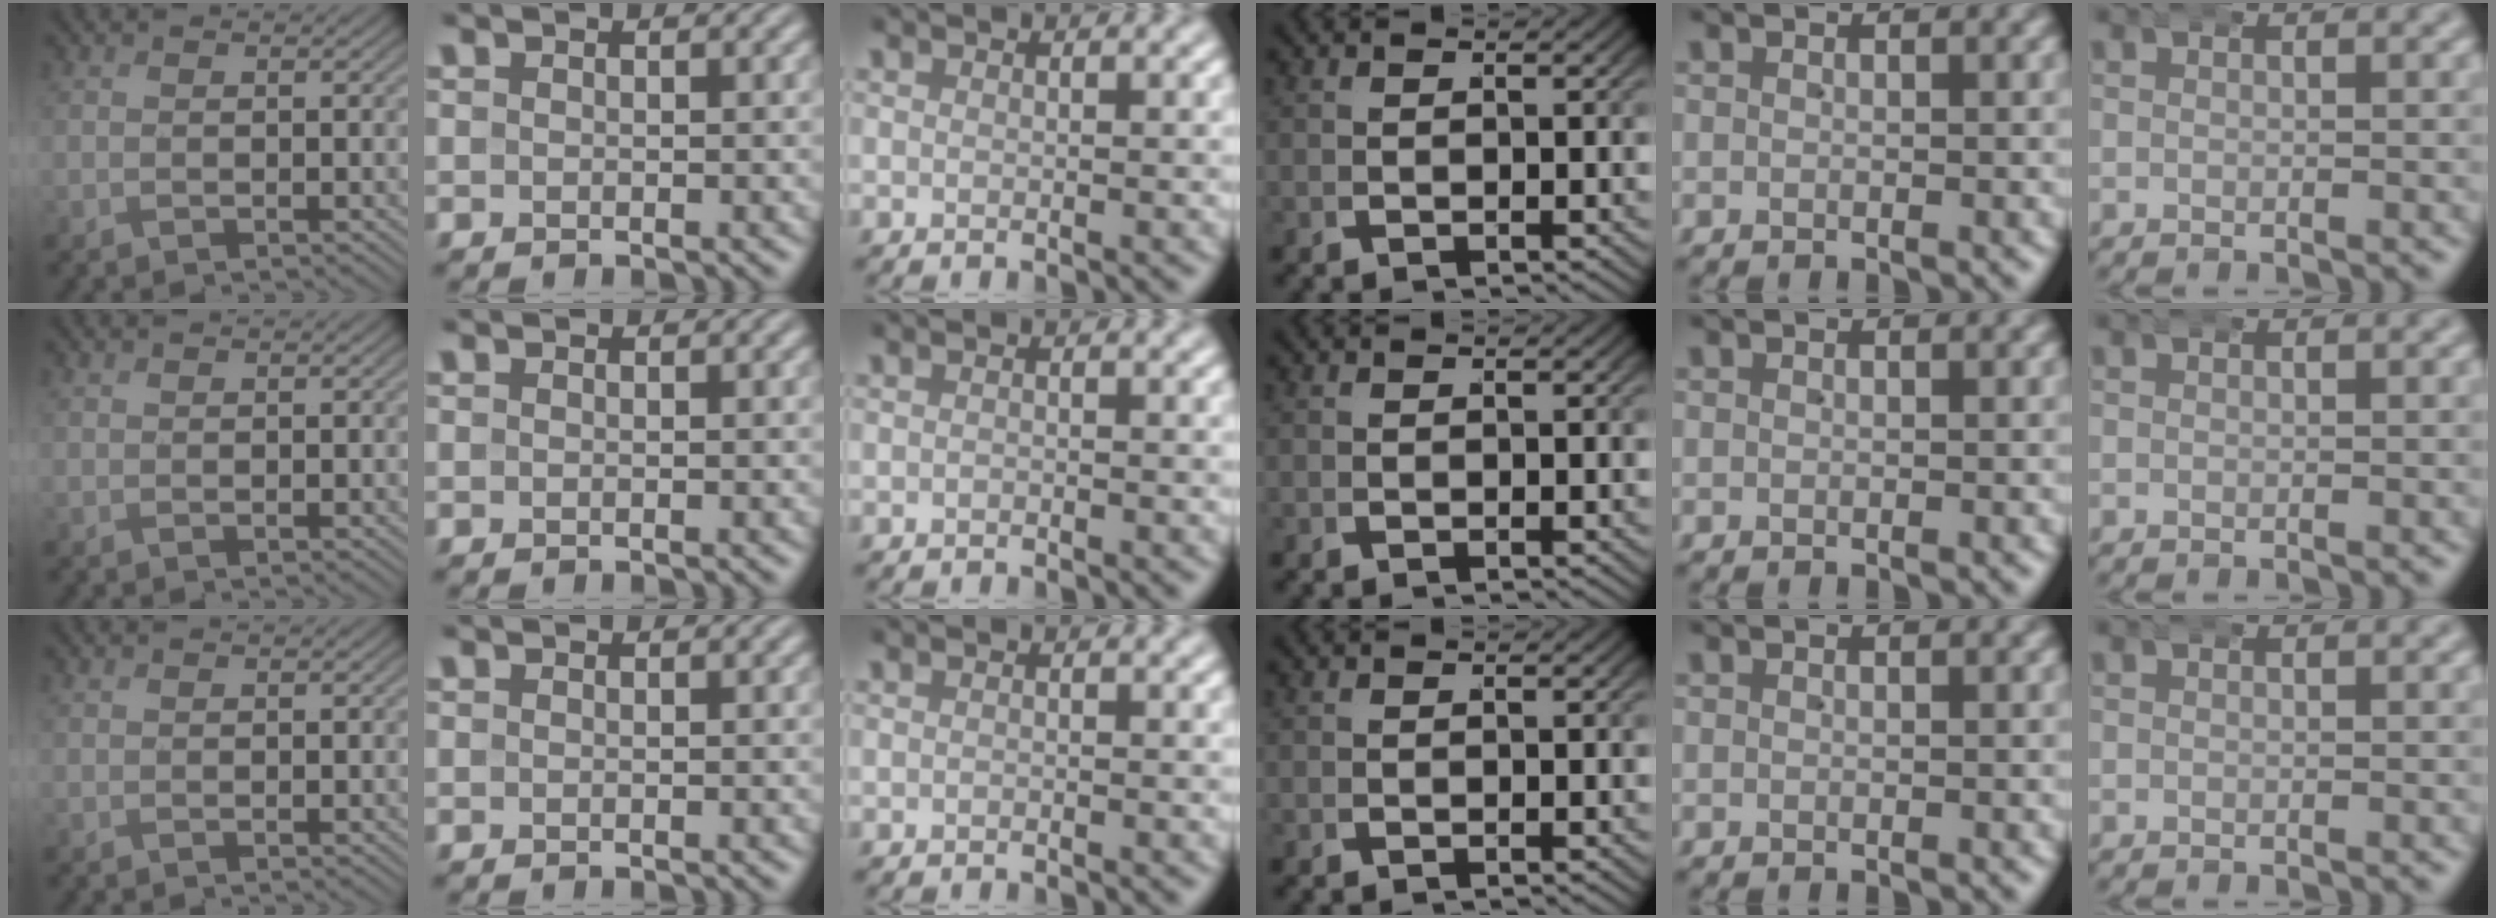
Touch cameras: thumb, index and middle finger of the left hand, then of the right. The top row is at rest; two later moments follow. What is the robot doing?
{"motion": "wrap", "object": "aluminum foil"}